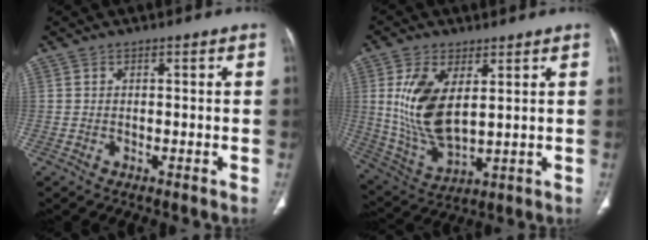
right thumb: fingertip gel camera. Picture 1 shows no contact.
{"total": 13.8, "force": [3.2, 7.0, 11.5], "torque": [-0.228, -0.021, 0.079]}